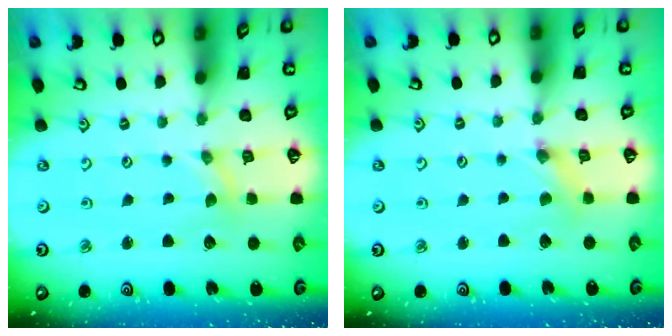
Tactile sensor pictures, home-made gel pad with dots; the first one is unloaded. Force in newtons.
{"total": 1.6, "press": 1.6, "slide": 0.3}